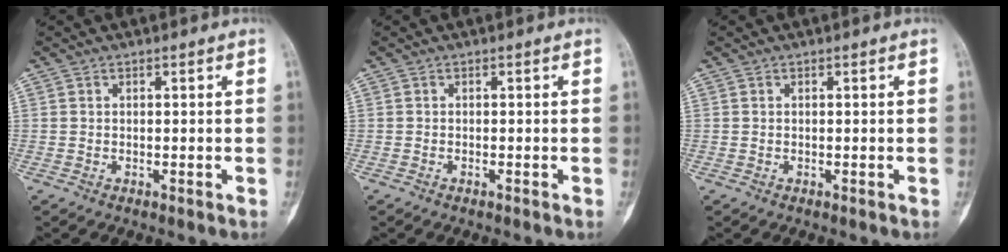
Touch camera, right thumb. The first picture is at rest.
{"total": 0.0}
{"total": 0.0}